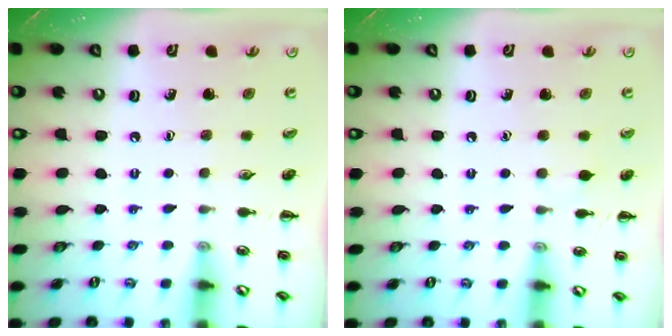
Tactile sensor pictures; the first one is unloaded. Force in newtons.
{"total": 3.4, "press": 3.1, "slide": 1.3}